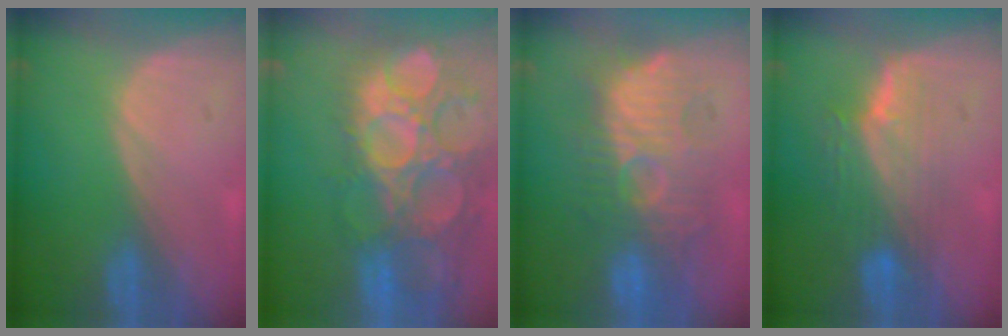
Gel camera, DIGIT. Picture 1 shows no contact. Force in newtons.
{"total": 15.3, "press": 12.6, "slide": 8.7}
{"total": 10.3, "press": 10.3, "slide": 0.6}
{"total": 7.6, "press": 6.8, "slide": 3.3}